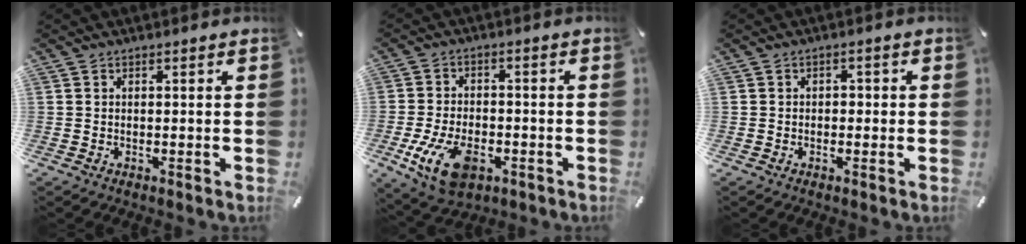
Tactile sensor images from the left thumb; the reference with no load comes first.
{"total": 11.8, "force": [-4.5, 7.1, 8.3], "torque": [-0.174, 0.004, -0.083]}
{"total": 1.6, "force": [-0.8, 1.2, 0.7], "torque": [-0.014, 0.007, -0.019]}